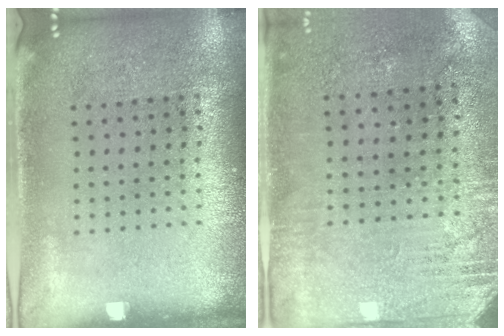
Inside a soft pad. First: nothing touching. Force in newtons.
{"total": 2.8, "press": 2.5, "slide": 1.3}